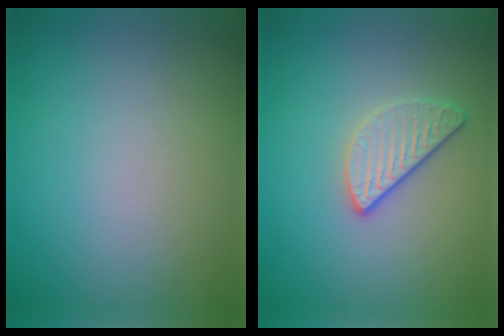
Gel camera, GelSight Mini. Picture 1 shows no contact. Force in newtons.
{"total": 2.5, "press": 2.3, "slide": 1.0}